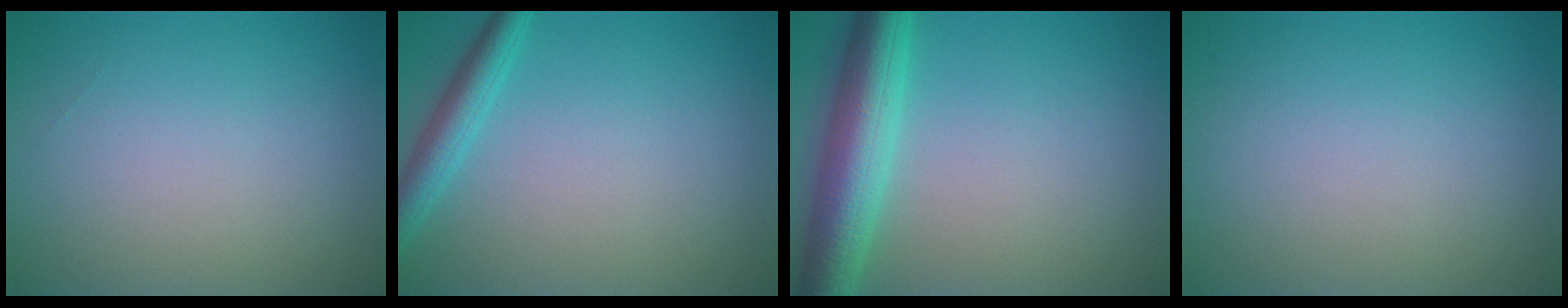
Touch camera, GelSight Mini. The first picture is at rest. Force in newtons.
{"total": 2.7, "press": 2.7, "slide": 0.2}
{"total": 6.6, "press": 6.6, "slide": 0.2}
{"total": 0.0}